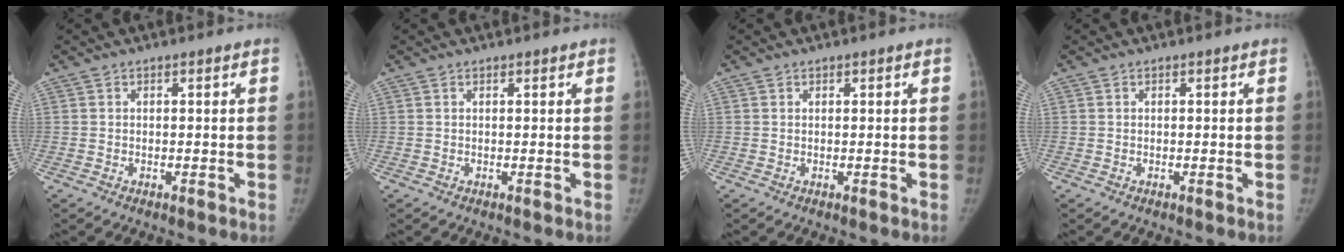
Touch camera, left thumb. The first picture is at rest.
{"total": 0.0}
{"total": 0.0}
{"total": 0.0}